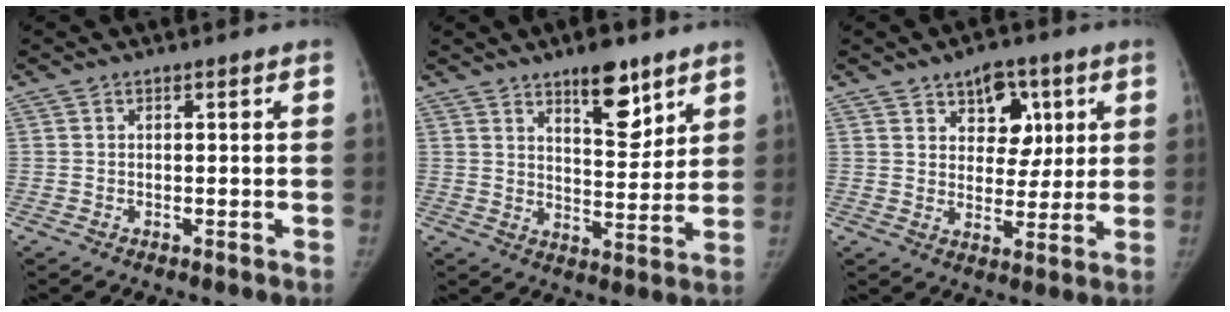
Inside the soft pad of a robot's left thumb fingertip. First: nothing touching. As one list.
[{"total": 10.3, "force": [6.8, 4.0, 6.6], "torque": [-0.074, -0.048, 0.109]}, {"total": 9.4, "force": [4.3, 6.3, 5.6], "torque": [-0.039, -0.018, 0.063]}]